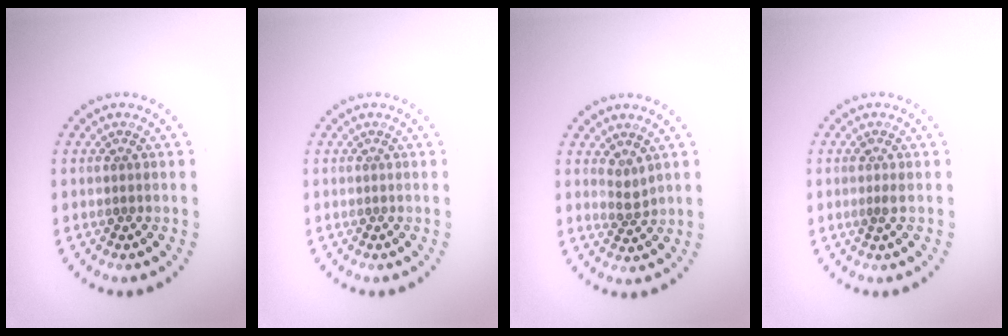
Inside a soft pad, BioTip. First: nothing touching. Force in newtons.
{"total": 0.0}
{"total": 1.4, "press": 1.0, "slide": 0.9}
{"total": 0.9, "press": 0.8, "slide": 0.5}